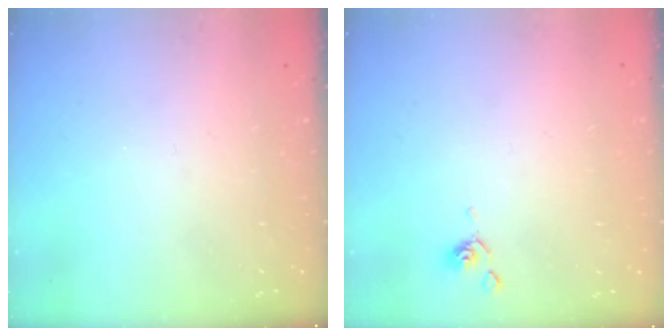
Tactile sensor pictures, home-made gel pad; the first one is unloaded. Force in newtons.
{"total": 2.0, "press": 2.0, "slide": 0.4}